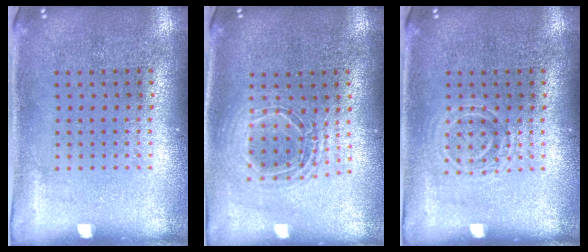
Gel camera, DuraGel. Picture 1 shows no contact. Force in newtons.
{"total": 1.6, "press": 1.4, "slide": 0.8}
{"total": 1.6, "press": 1.5, "slide": 0.4}